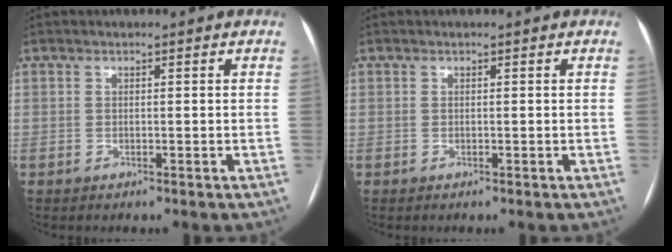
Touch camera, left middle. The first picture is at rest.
{"total": 0.0}